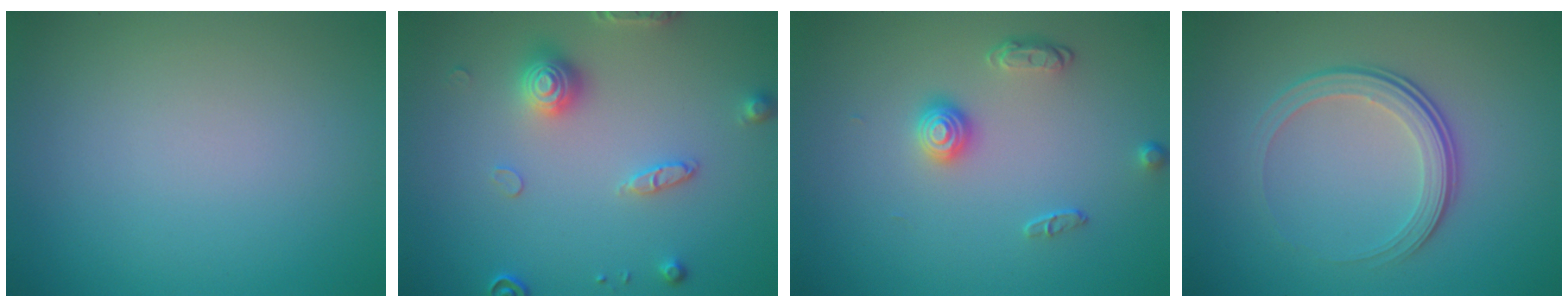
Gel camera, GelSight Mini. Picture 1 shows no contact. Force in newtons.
{"total": 3.2, "press": 3.0, "slide": 0.9}
{"total": 2.1, "press": 1.6, "slide": 1.4}
{"total": 3.7, "press": 2.6, "slide": 2.7}